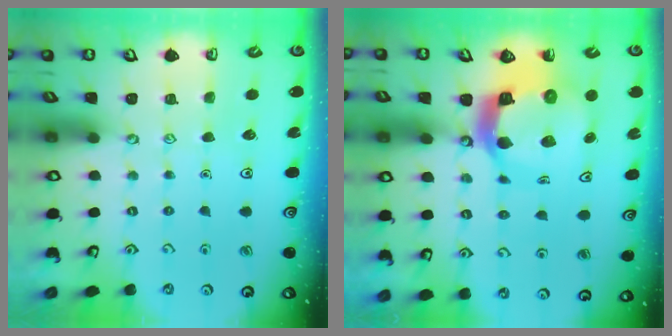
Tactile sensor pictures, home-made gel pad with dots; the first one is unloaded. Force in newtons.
{"total": 14.4, "press": 14.3, "slide": 1.6}